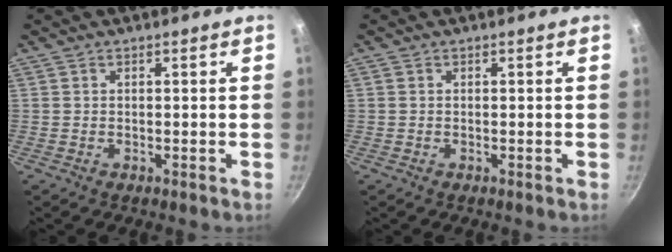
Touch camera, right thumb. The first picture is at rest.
{"total": 0.0}